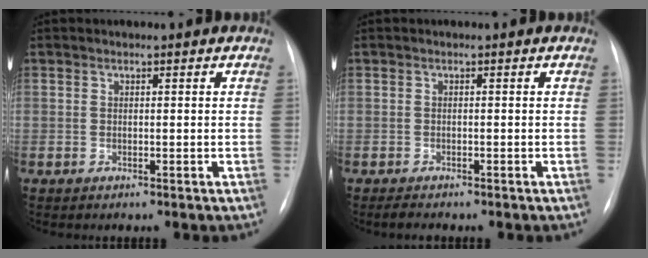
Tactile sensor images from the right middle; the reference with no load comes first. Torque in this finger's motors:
{"motor_torque": [-0.12, -0.12, 0.00, 0.00]}